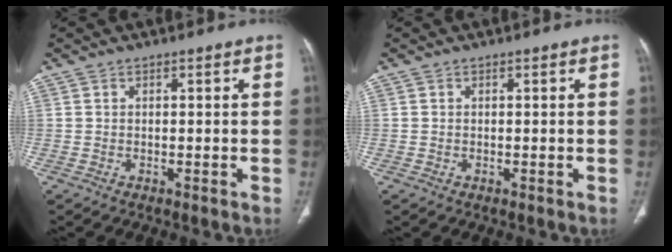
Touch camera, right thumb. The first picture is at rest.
{"total": 0.0}